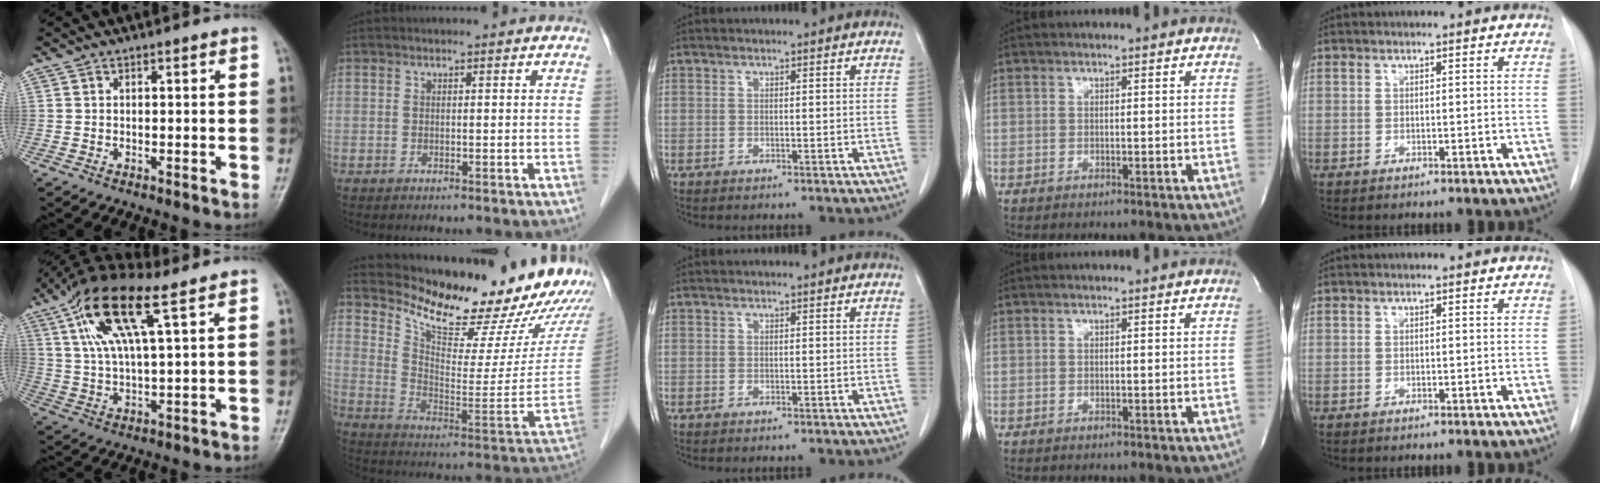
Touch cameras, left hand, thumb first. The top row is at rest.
{"thumb": {"total": 15.3, "force": [7.5, 4.4, 12.6], "torque": [-0.248, 0.001, 0.139]}, "index": {"total": 25.3, "force": [21.7, 5.3, 11.9], "torque": [-0.188, -0.072, 0.299]}}